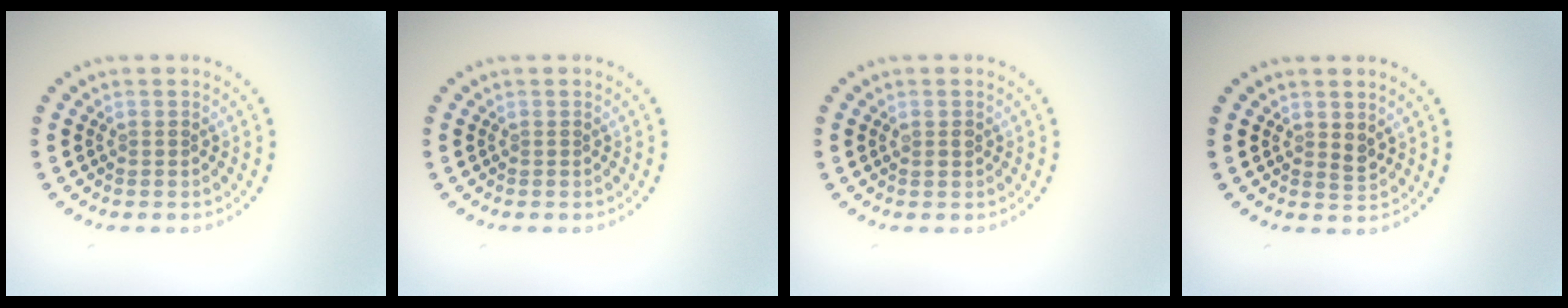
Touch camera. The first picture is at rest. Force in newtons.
{"total": 0.0}
{"total": 0.9, "press": 0.9, "slide": 0.2}
{"total": 1.0, "press": 0.9, "slide": 0.5}